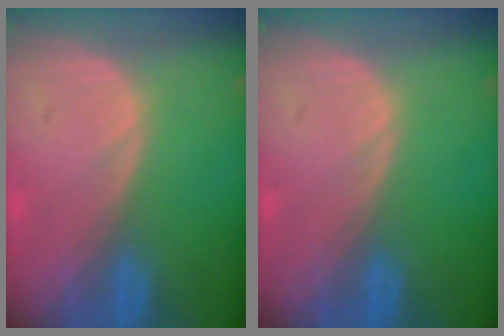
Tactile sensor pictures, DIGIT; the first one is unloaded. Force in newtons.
{"total": 0.0}